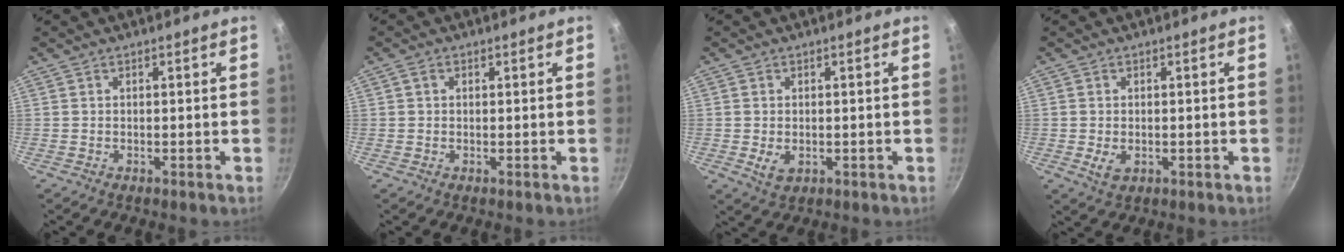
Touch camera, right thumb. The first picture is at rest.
{"total": 1.3, "force": [0.4, 1.0, 0.7], "torque": [-0.011, 0.005, 0.005]}
{"total": 3.6, "force": [-0.5, 2.4, 2.6], "torque": [-0.045, -0.008, -0.003]}
{"total": 3.3, "force": [-0.5, 2.2, 2.3], "torque": [-0.041, -0.007, -0.005]}